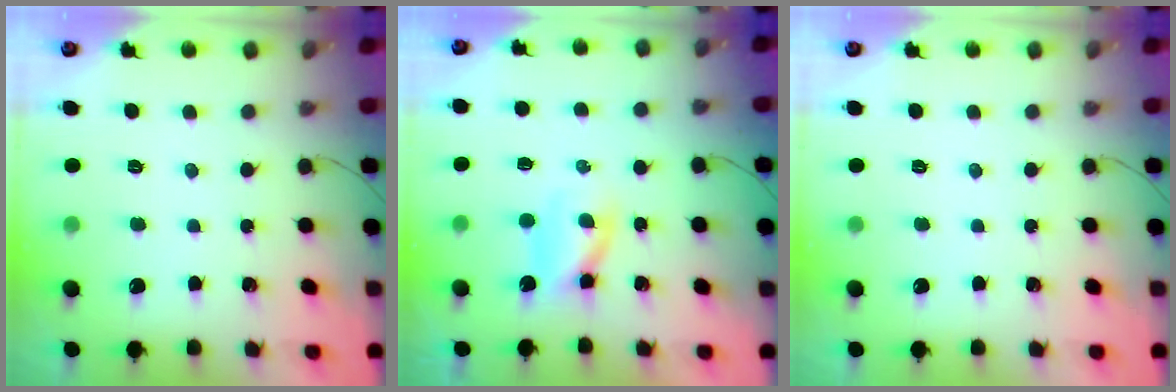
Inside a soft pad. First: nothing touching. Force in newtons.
{"total": 2.9, "press": 2.8, "slide": 0.9}
{"total": 0.0}